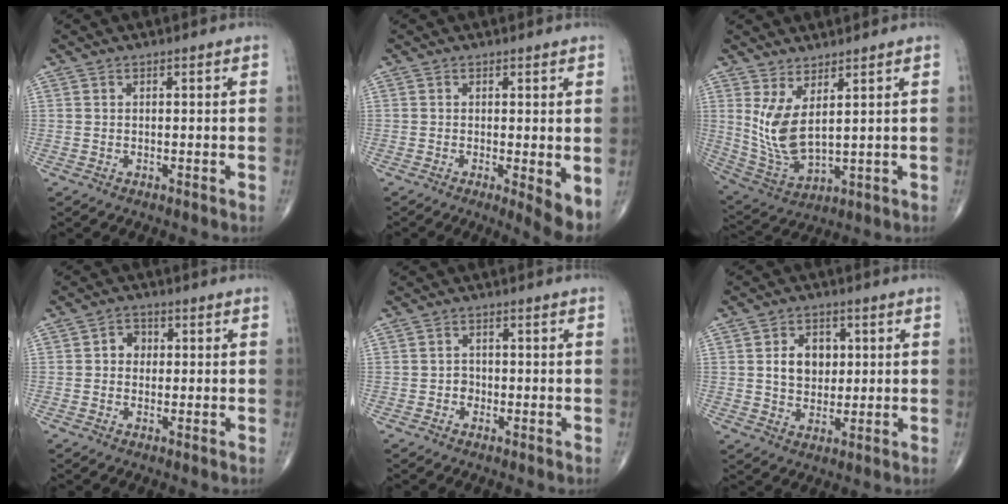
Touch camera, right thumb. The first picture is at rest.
{"total": 4.4, "force": [-0.5, 1.0, 4.3], "torque": [-0.066, -0.014, -0.011]}
{"total": 9.4, "force": [3.0, 3.6, 8.2], "torque": [-0.172, -0.036, 0.077]}
{"total": 3.1, "force": [0.3, 2.7, 1.6], "torque": [-0.004, 0.009, -0.002]}
{"total": 1.6, "force": [-0.6, 1.4, 0.5], "torque": [0.002, 0.007, -0.014]}
{"total": 7.3, "force": [1.3, 5.5, 4.6], "torque": [-0.046, -0.005, 0.022]}